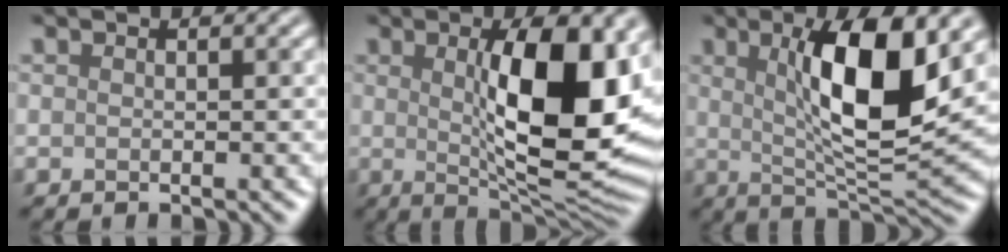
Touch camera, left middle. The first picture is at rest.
{"total": 12.2, "force": [1.6, 4.0, 11.4], "torque": [-0.162, -0.004, 0.030]}
{"total": 9.7, "force": [2.4, 2.5, 9.0], "torque": [-0.139, -0.009, 0.046]}